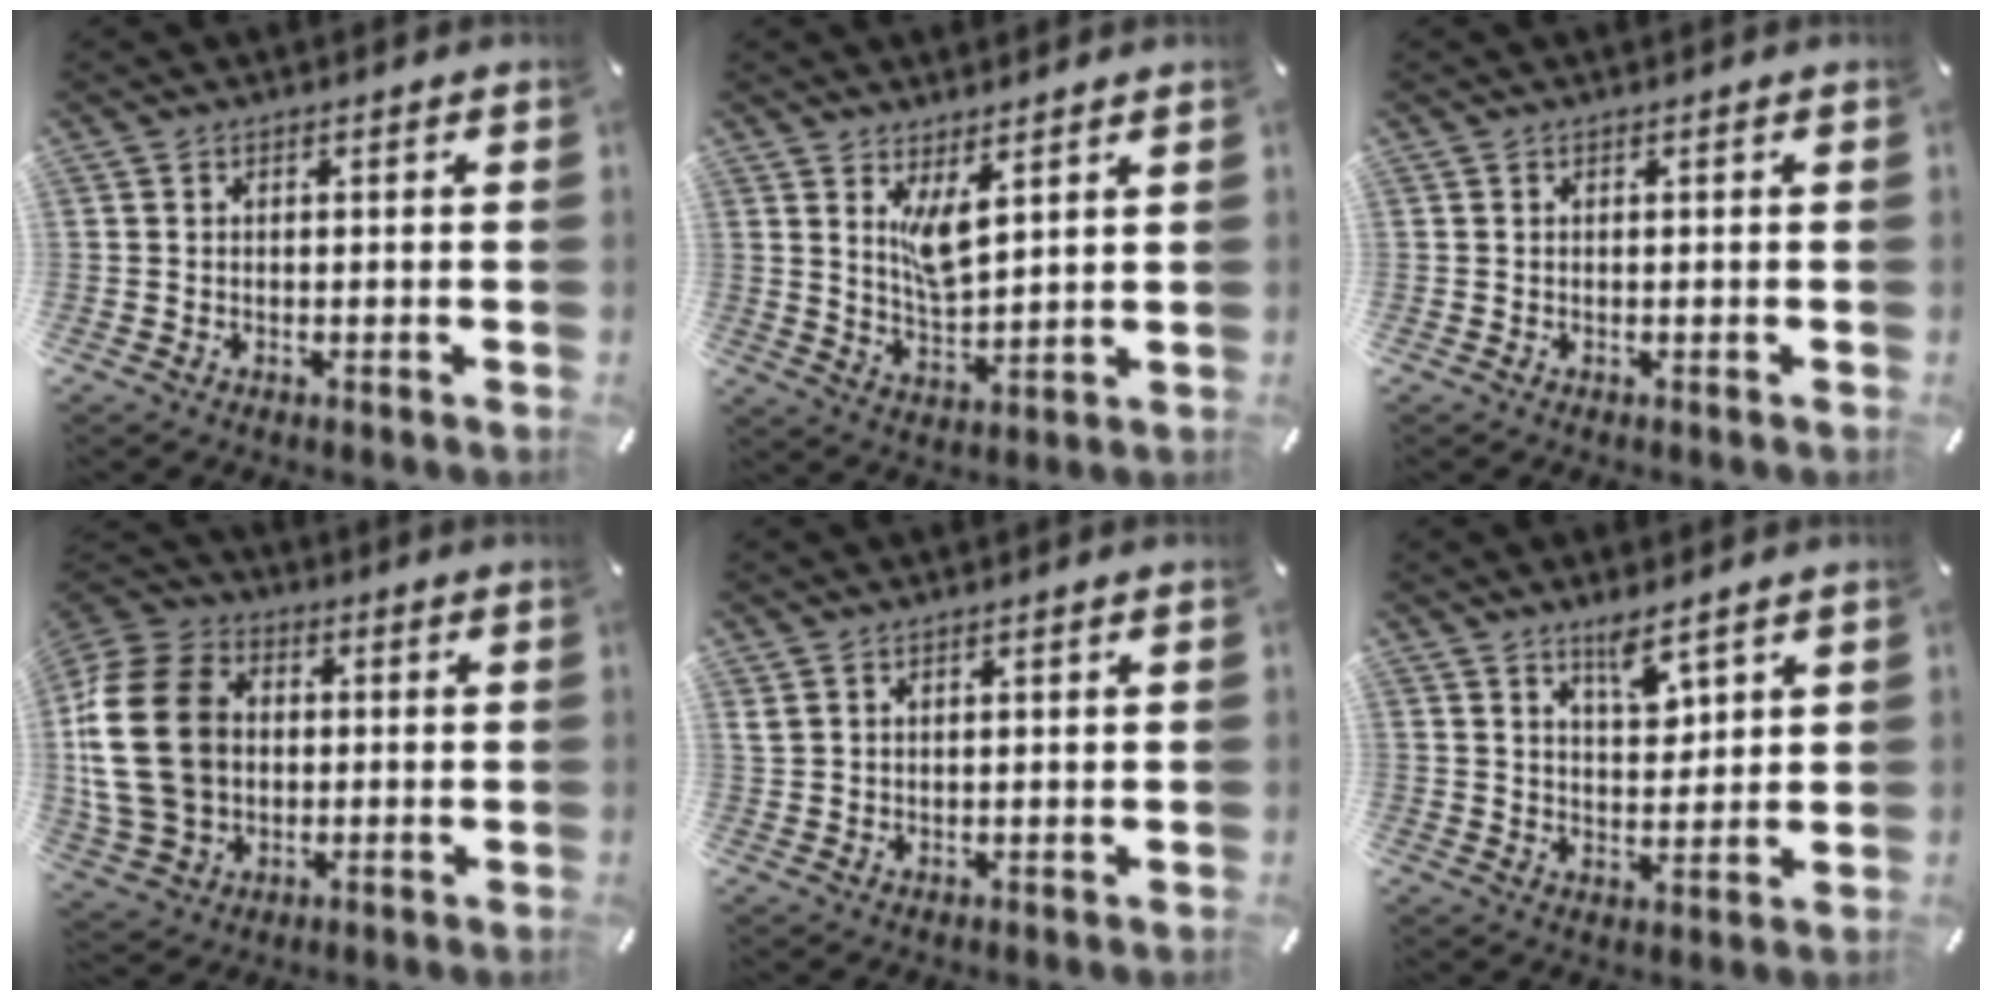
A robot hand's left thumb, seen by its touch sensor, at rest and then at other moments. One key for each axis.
{"total": 7.1, "fx": 4.3, "fy": 2.6, "fz": 5.1, "tx": -0.105, "ty": -0.022, "tz": 0.072}
{"total": 0.0}
{"total": 19.8, "fx": 1.0, "fy": 16.0, "fz": 11.7, "tx": -0.257, "ty": 0.018, "tz": 0.018}
{"total": 1.6, "fx": 1.3, "fy": 0.4, "fz": 0.8, "tx": -0.017, "ty": -0.001, "tz": 0.024}
{"total": 6.9, "fx": 5.2, "fy": 2.7, "fz": 3.7, "tx": -0.044, "ty": -0.034, "tz": 0.086}